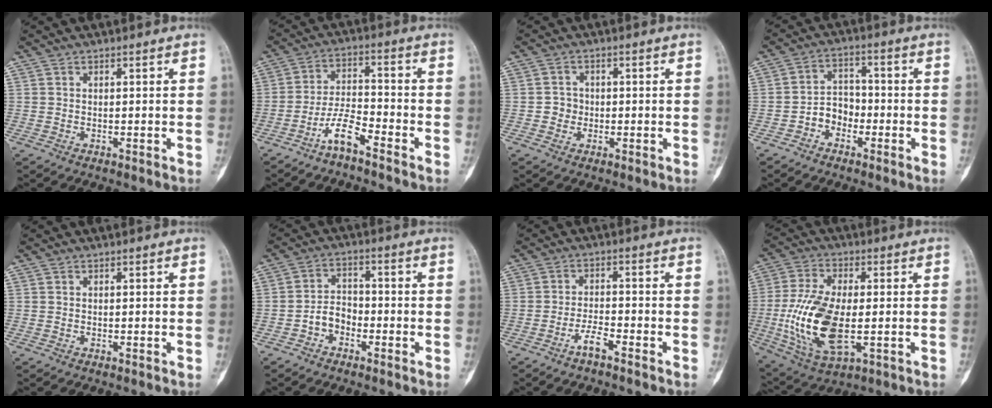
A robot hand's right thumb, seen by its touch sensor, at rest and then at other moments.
{"total": 6.2, "force": [-4.6, 1.3, 3.9], "torque": [-0.077, 0.043, -0.092]}
{"total": 2.4, "force": [-0.4, 2.3, 0.7], "torque": [0.004, 0.009, -0.011]}
{"total": 5.4, "force": [-2.5, 4.1, 2.3], "torque": [-0.014, 0.031, -0.055]}
{"total": 0.0}
{"total": 4.7, "force": [-2.3, 3.4, 2.3], "torque": [-0.022, 0.029, -0.049]}
{"total": 3.4, "force": [-2.5, 0.6, 2.1], "torque": [-0.040, 0.020, -0.050]}
{"total": 16.5, "force": [-2.1, 7.9, 14.3], "torque": [-0.292, -0.005, -0.030]}